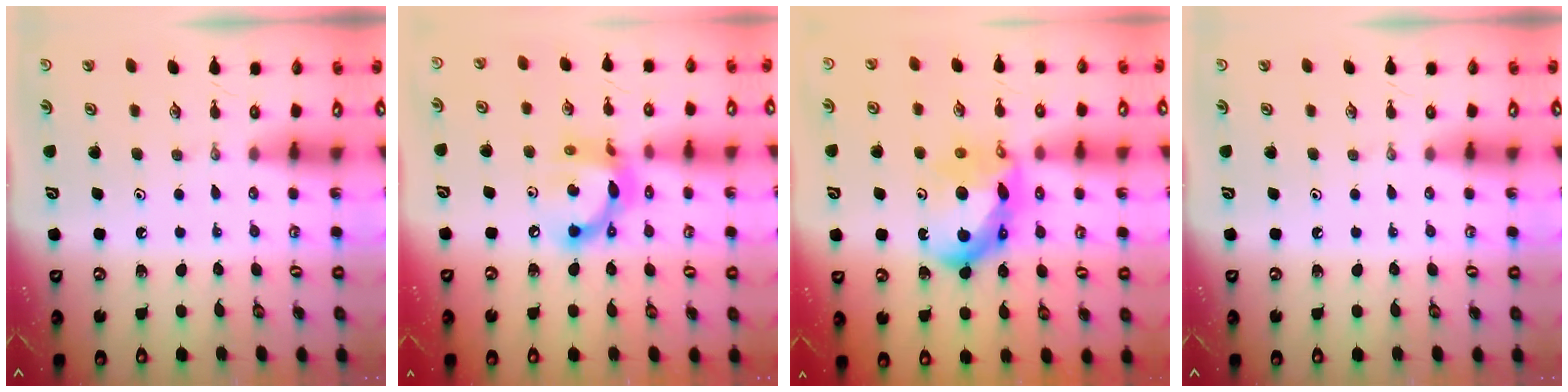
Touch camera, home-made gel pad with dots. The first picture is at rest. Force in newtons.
{"total": 13.6, "press": 13.6, "slide": 0.7}
{"total": 15.7, "press": 15.7, "slide": 0.6}
{"total": 0.0}